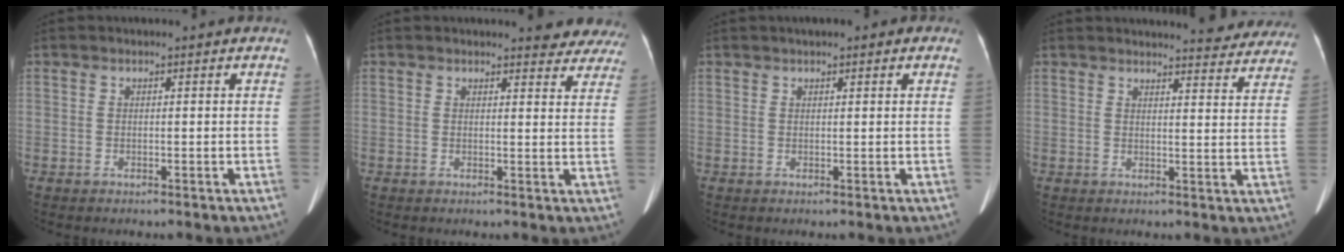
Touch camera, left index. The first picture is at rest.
{"total": 7.5, "force": [7.1, 2.1, 1.4], "torque": [0.012, -0.018, 0.051]}
{"total": 2.4, "force": [1.5, 0.7, 1.8], "torque": [-0.028, 0.014, 0.019]}
{"total": 13.0, "force": [12.5, 2.3, 2.9], "torque": [-0.006, -0.033, 0.117]}